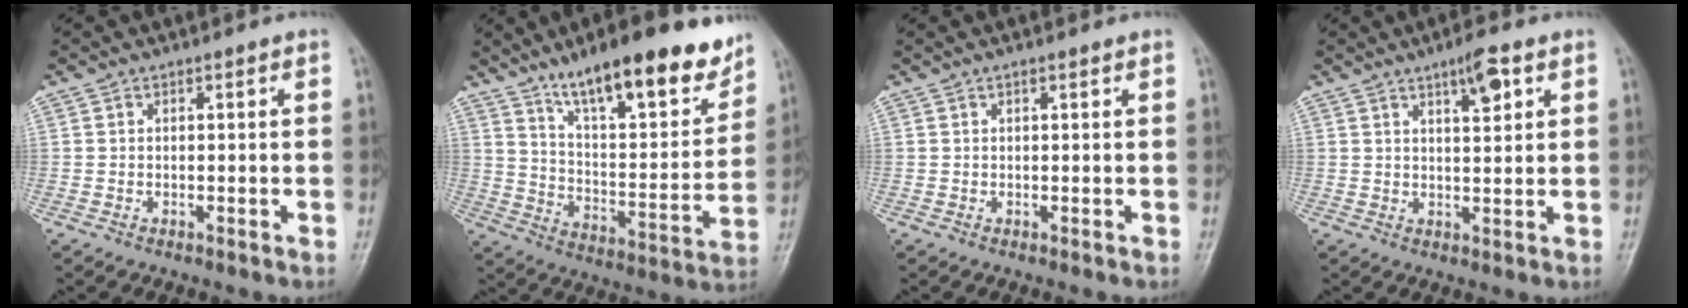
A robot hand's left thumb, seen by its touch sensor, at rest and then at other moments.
{"total": 21.5, "force": [14.8, 6.5, 14.2], "torque": [-0.177, -0.065, 0.239]}
{"total": 0.8, "force": [0.5, 0.2, 0.7], "torque": [-0.011, 0.004, 0.006]}
{"total": 5.3, "force": [2.8, 1.5, 4.2], "torque": [-0.061, -0.010, 0.044]}